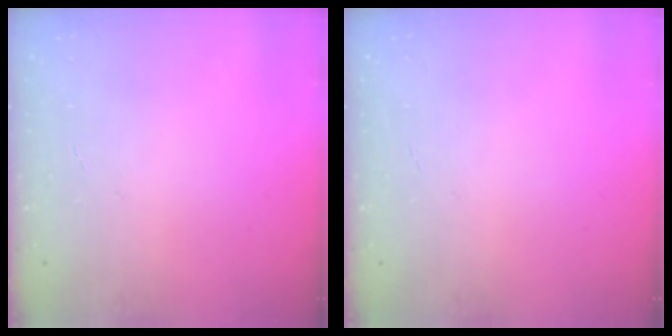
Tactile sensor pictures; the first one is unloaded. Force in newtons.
{"total": 0.0}